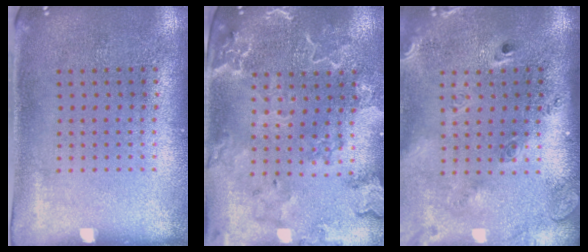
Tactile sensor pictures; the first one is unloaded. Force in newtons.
{"total": 2.6, "press": 2.5, "slide": 0.9}
{"total": 2.8, "press": 1.9, "slide": 2.0}